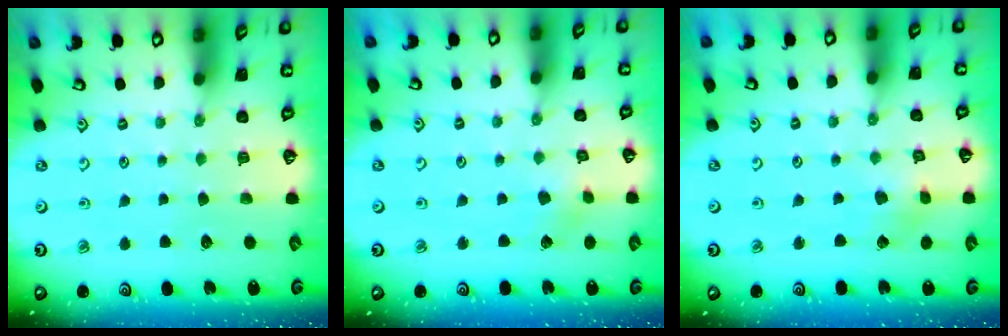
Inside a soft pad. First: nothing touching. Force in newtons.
{"total": 2.5, "press": 2.4, "slide": 0.2}
{"total": 3.0, "press": 3.0, "slide": 0.1}